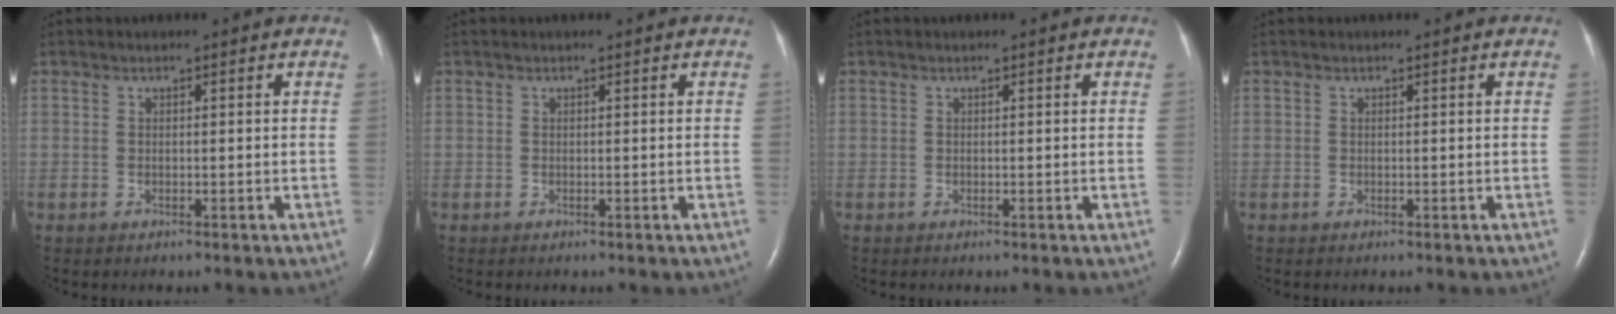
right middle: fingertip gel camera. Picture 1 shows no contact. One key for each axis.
{"total": 0.0}
{"total": 0.0}
{"total": 0.0}